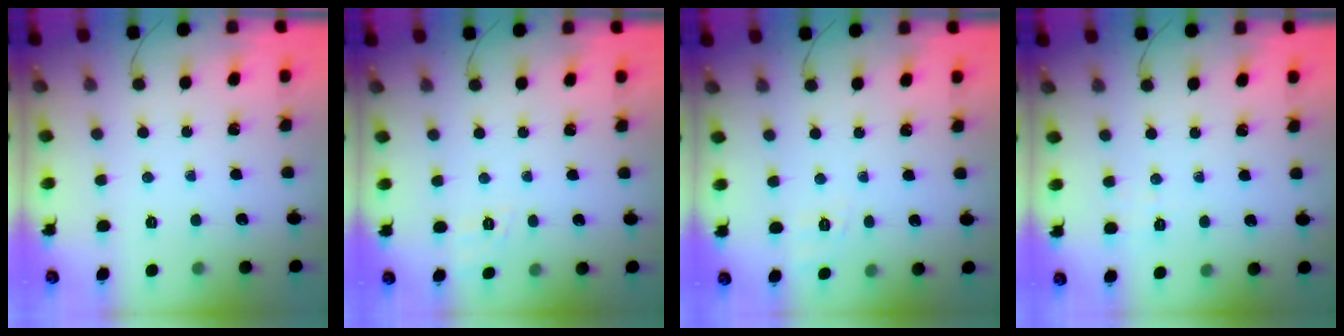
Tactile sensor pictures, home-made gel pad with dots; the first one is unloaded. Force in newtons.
{"total": 7.9, "press": 7.7, "slide": 2.1}
{"total": 2.1, "press": 0.8, "slide": 1.9}
{"total": 2.1, "press": 1.2, "slide": 1.7}